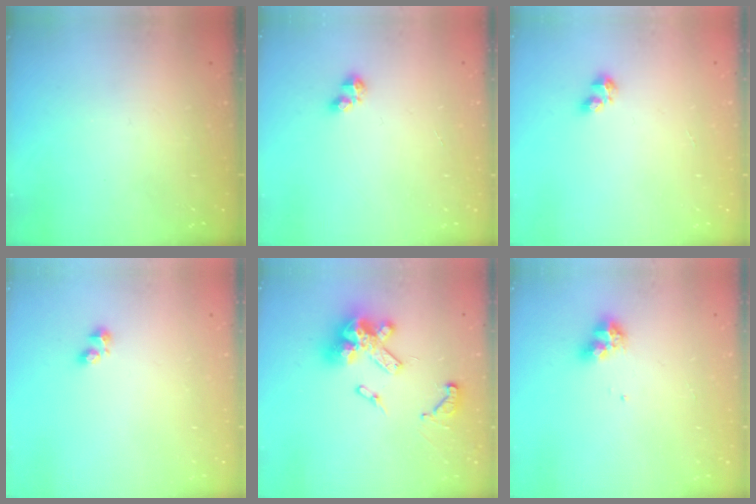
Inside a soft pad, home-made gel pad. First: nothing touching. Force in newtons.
{"total": 3.3, "press": 3.3, "slide": 0.4}
{"total": 2.1, "press": 2.0, "slide": 0.8}
{"total": 1.9, "press": 1.8, "slide": 0.5}
{"total": 17.4, "press": 17.2, "slide": 2.4}
{"total": 7.8, "press": 7.7, "slide": 1.1}